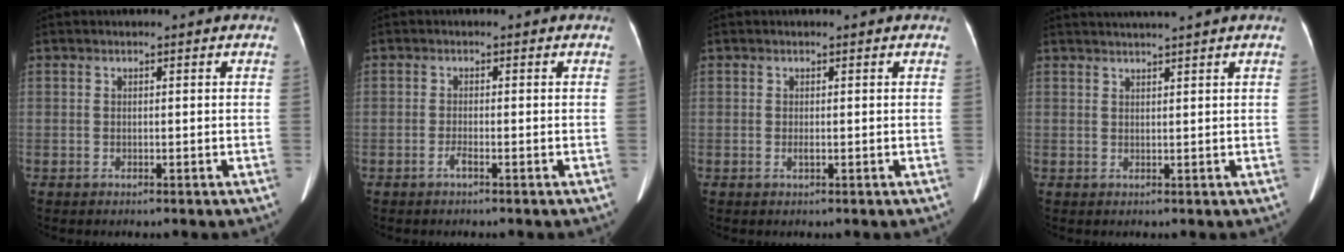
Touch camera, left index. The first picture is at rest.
{"total": 0.9, "force": [-0.6, -0.1, 0.6], "torque": [-0.015, -0.001, -0.013]}
{"total": 0.6, "force": [0.0, 0.1, 0.5], "torque": [-0.014, -0.001, -0.001]}
{"total": 4.3, "force": [3.7, -1.2, 1.8], "torque": [-0.023, 0.014, 0.057]}